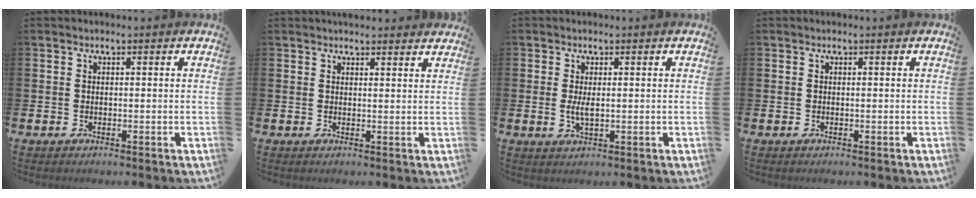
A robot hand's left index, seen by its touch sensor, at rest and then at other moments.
{"total": 2.1, "force": [2.1, 0.2, -0.1], "torque": [0.011, -0.013, 0.037]}
{"total": 2.1, "force": [0.2, 0.7, 2.0], "torque": [-0.026, -0.004, 0.000]}
{"total": 0.0}